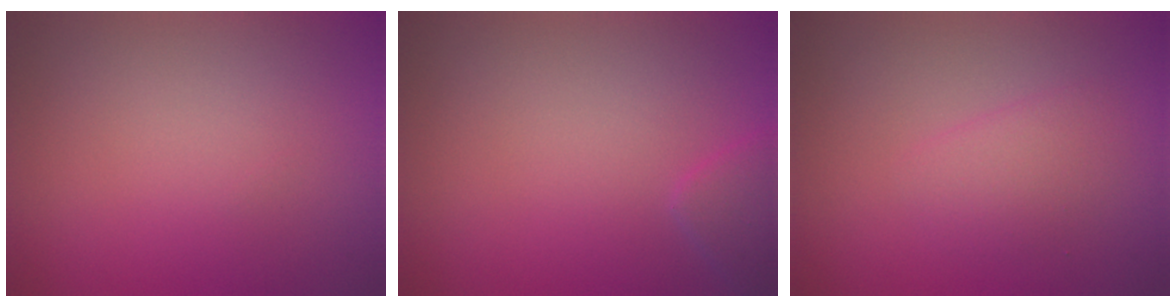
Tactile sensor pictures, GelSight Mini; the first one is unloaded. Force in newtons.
{"total": 1.4, "press": 1.4, "slide": 0.1}
{"total": 1.8, "press": 1.8, "slide": 0.1}